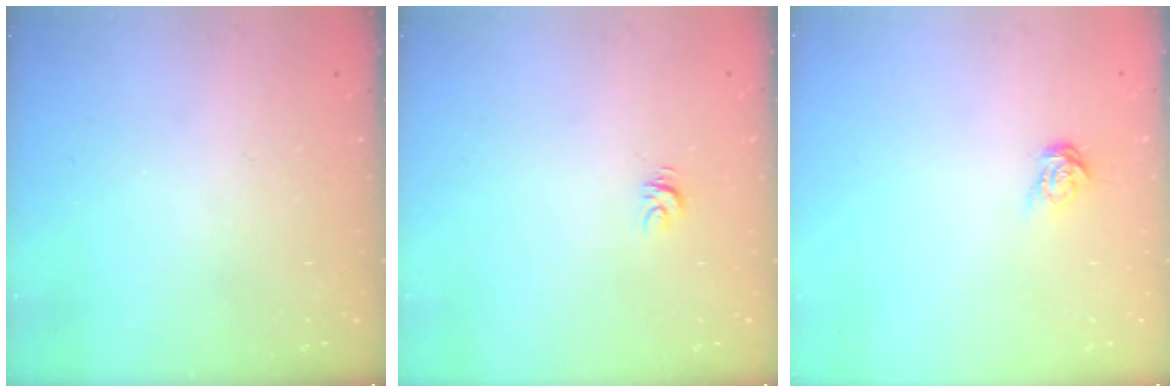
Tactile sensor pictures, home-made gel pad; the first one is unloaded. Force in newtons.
{"total": 3.9, "press": 3.9, "slide": 0.2}
{"total": 4.3, "press": 4.3, "slide": 0.4}